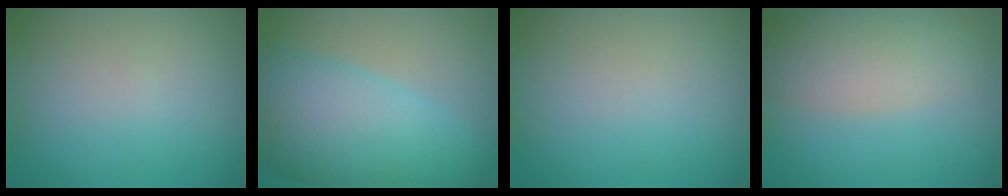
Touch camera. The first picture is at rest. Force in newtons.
{"total": 9.9, "press": 9.9, "slide": 0.2}
{"total": 0.0}
{"total": 5.0, "press": 5.0, "slide": 0.3}